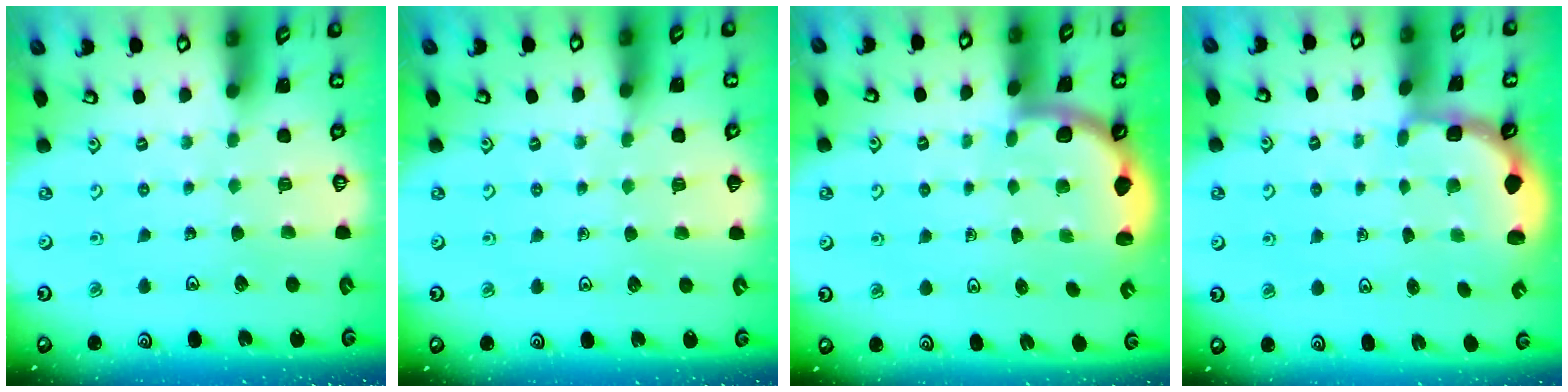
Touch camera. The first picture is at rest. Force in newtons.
{"total": 3.7, "press": 3.7, "slide": 0.5}
{"total": 2.6, "press": 2.6, "slide": 0.4}
{"total": 2.4, "press": 1.8, "slide": 1.6}